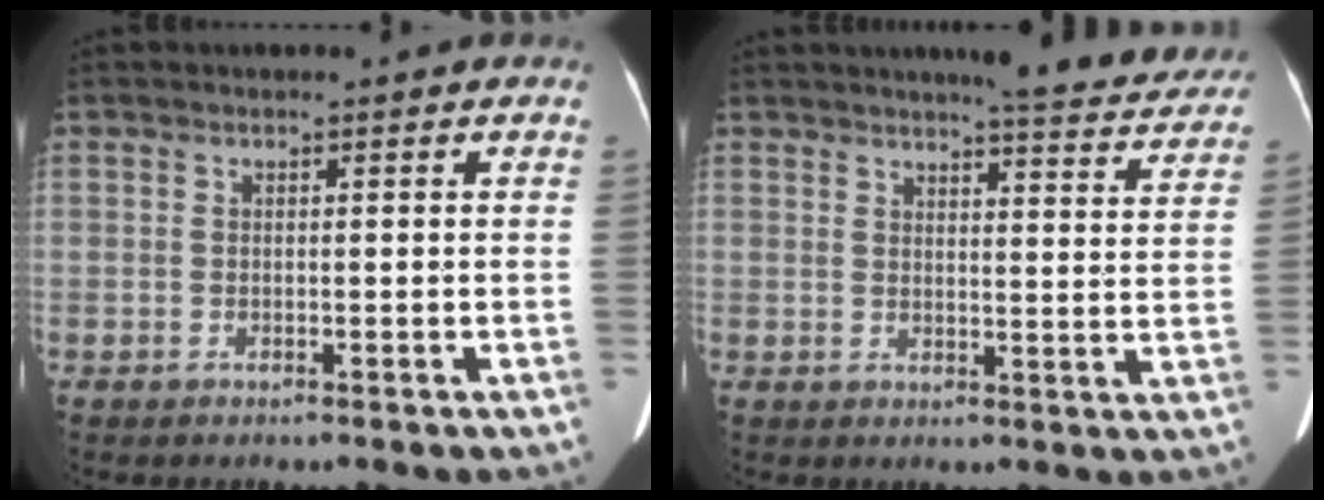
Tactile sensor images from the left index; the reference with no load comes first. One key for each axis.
{"total": 12.1, "fx": 11.1, "fy": 1.4, "fz": 4.5, "tx": -0.042, "ty": -0.022, "tz": 0.114}